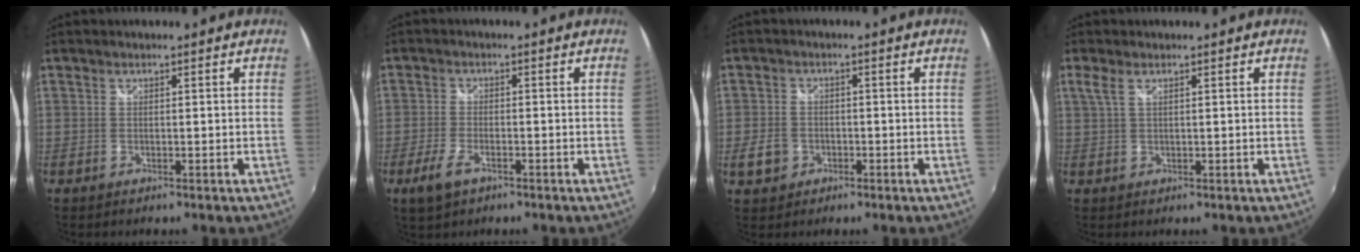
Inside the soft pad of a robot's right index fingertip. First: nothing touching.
{"total": 5.1, "force": [-3.0, 2.3, 3.5], "torque": [-0.090, -0.009, -0.056]}
{"total": 4.8, "force": [-1.8, 4.2, 1.7], "torque": [-0.048, 0.005, -0.028]}
{"total": 2.2, "force": [1.2, 0.6, 1.8], "torque": [-0.040, 0.003, 0.023]}